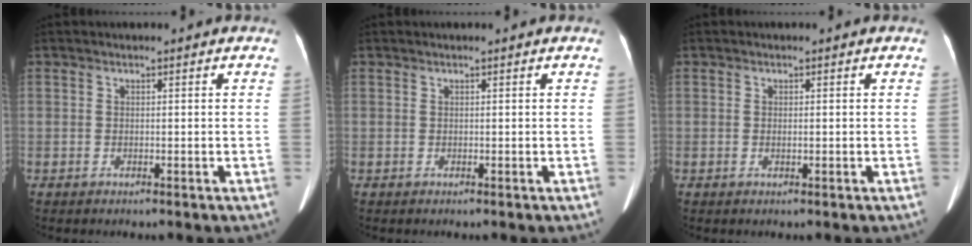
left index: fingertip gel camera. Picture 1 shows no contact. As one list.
[{"total": 0.0}, {"total": 0.7, "force": [-0.1, 0.2, 0.7], "torque": [-0.012, -0.001, 0.000]}]